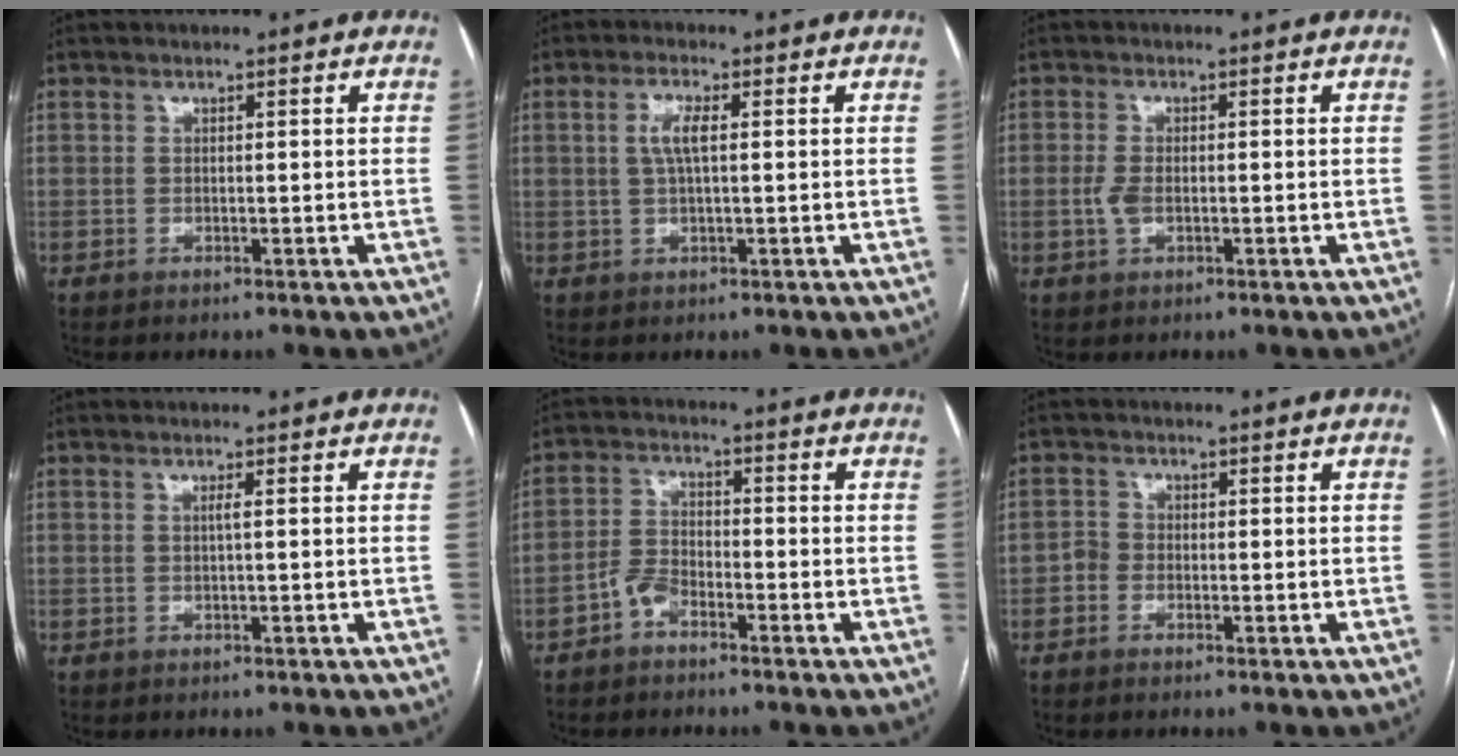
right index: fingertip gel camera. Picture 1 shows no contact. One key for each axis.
{"total": 3.7, "fx": 0.6, "fy": 0.7, "fz": 3.5, "tx": -0.072, "ty": 0.005, "tz": 0.013}
{"total": 2.5, "fx": -0.5, "fy": 1.3, "fz": 2.1, "tx": -0.049, "ty": 0.000, "tz": -0.009}
{"total": 0.7, "fx": 0.1, "fy": -0.2, "fz": 0.7, "tx": -0.013, "ty": 0.001, "tz": 0.002}
{"total": 3.7, "fx": -2.6, "fy": 1.9, "fz": 2.0, "tx": -0.045, "ty": 0.009, "tz": -0.050}
{"total": 1.6, "fx": -0.8, "fy": 1.2, "fz": 0.5, "tx": -0.006, "ty": 0.006, "tz": -0.020}